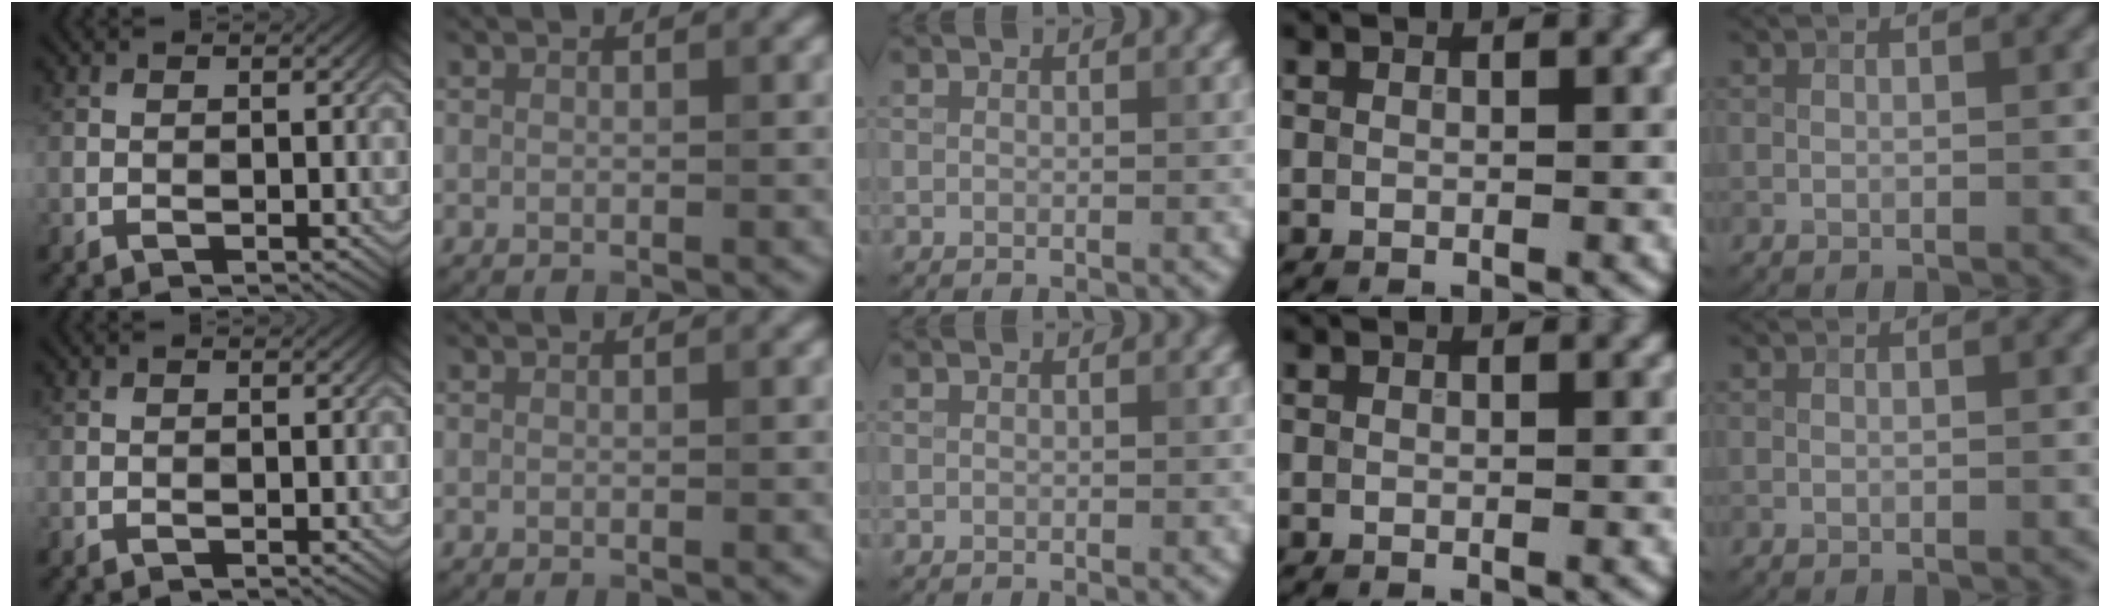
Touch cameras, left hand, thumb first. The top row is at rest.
{}